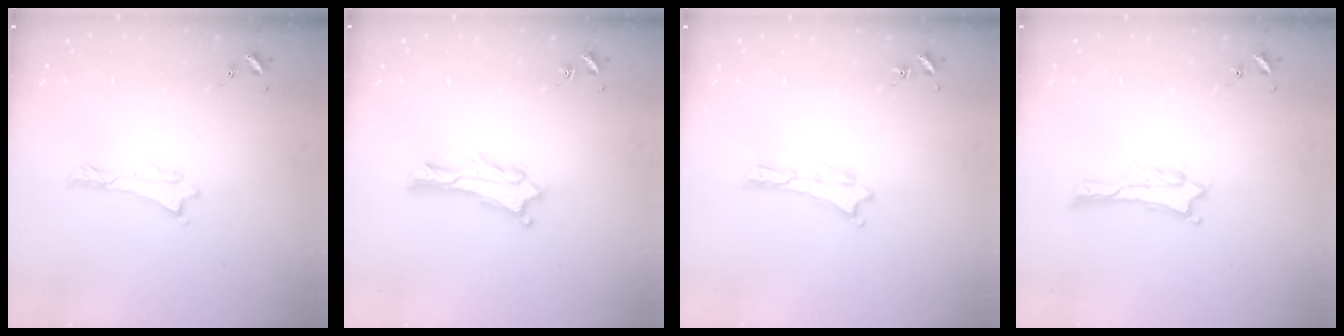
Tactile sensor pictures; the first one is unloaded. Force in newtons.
{"total": 1.5, "press": 1.4, "slide": 0.2}
{"total": 0.0}
{"total": 1.0, "press": 1.0, "slide": 0.1}